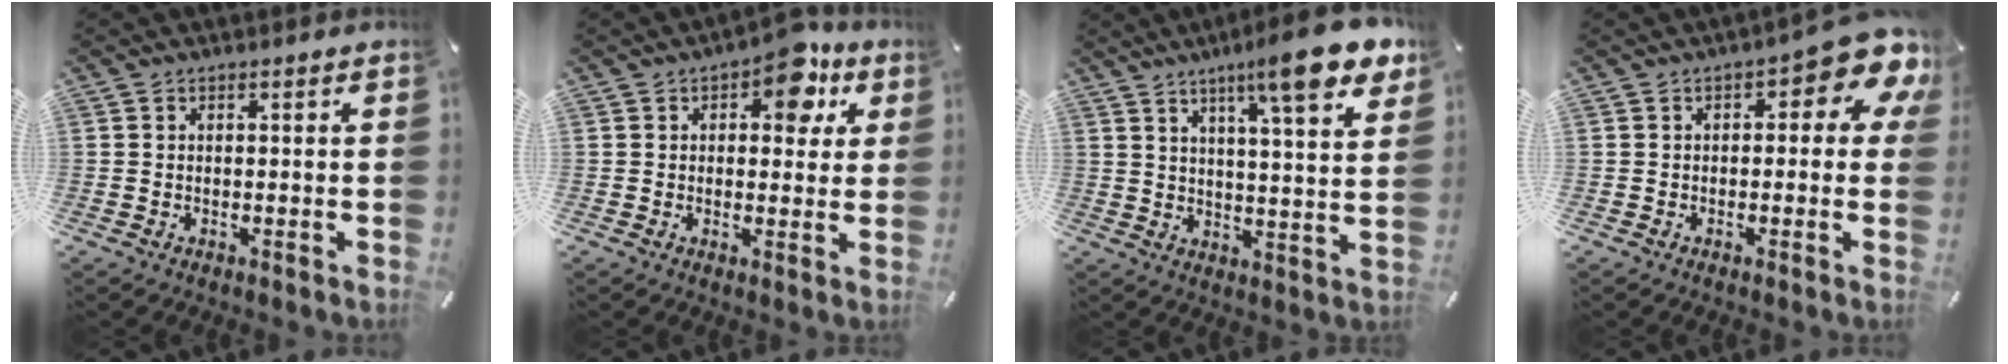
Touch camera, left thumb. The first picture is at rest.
{"total": 9.7, "force": [4.8, 5.5, 6.4], "torque": [-0.066, -0.021, 0.075]}
{"total": 13.4, "force": [9.2, 1.8, 9.5], "torque": [-0.149, -0.050, 0.146]}
{"total": 9.7, "force": [4.0, 3.7, 8.0], "torque": [-0.099, -0.030, 0.064]}